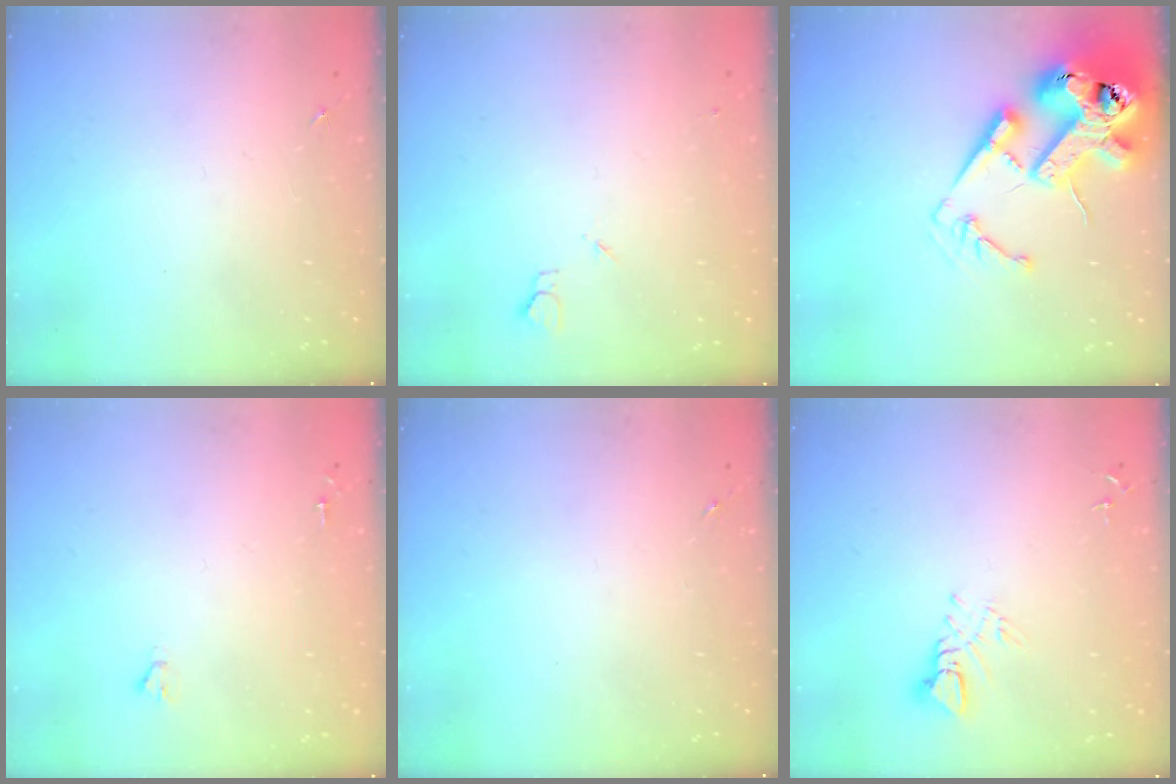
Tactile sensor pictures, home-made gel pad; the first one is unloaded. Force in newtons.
{"total": 2.7, "press": 2.6, "slide": 0.3}
{"total": 24.1, "press": 23.9, "slide": 3.2}
{"total": 1.6, "press": 1.6, "slide": 0.1}
{"total": 0.0}
{"total": 5.6, "press": 5.6, "slide": 0.6}